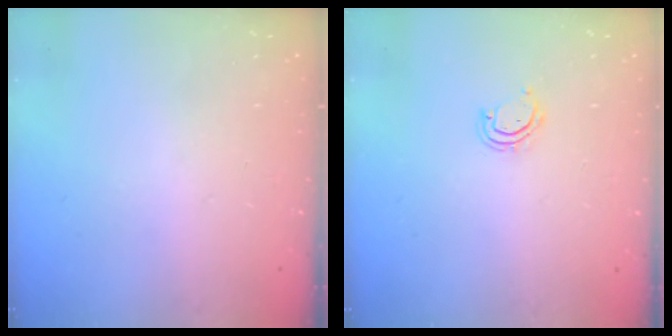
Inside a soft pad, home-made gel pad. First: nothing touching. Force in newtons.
{"total": 3.8, "press": 3.8, "slide": 0.2}